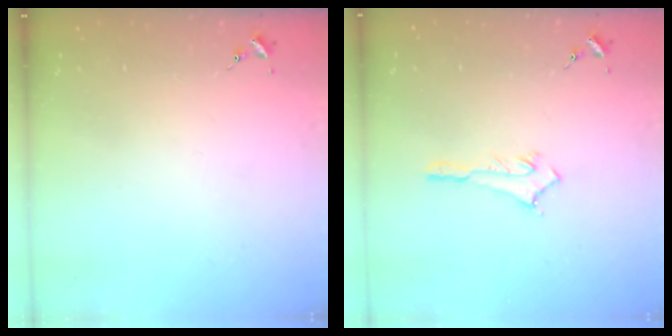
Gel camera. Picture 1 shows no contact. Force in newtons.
{"total": 2.8, "press": 2.8, "slide": 0.2}